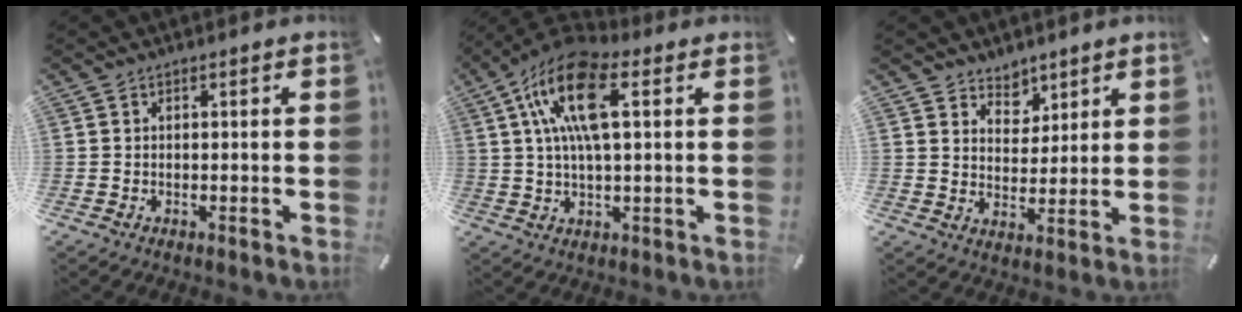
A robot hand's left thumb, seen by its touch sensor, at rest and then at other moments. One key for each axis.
{"total": 15.9, "fx": 4.8, "fy": 6.8, "fz": 13.6, "tx": -0.271, "ty": 0.003, "tz": 0.085}
{"total": 5.9, "fx": 4.3, "fy": 4.0, "fz": -0.6, "tx": 0.010, "ty": -0.034, "tz": 0.078}